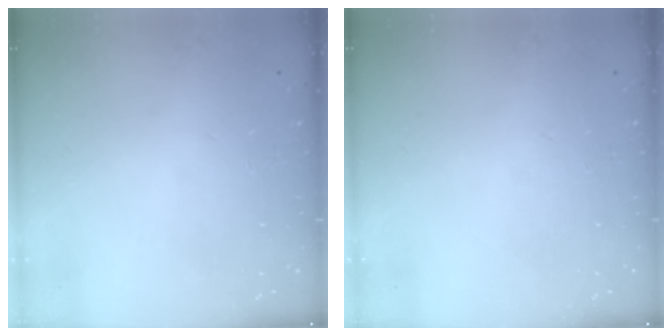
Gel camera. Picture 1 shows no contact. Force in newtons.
{"total": 0.0}